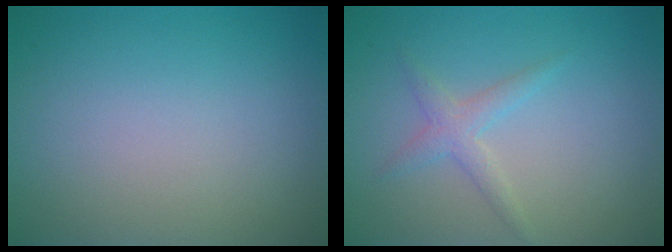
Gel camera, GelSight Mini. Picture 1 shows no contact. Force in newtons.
{"total": 1.9, "press": 1.9, "slide": 0.0}